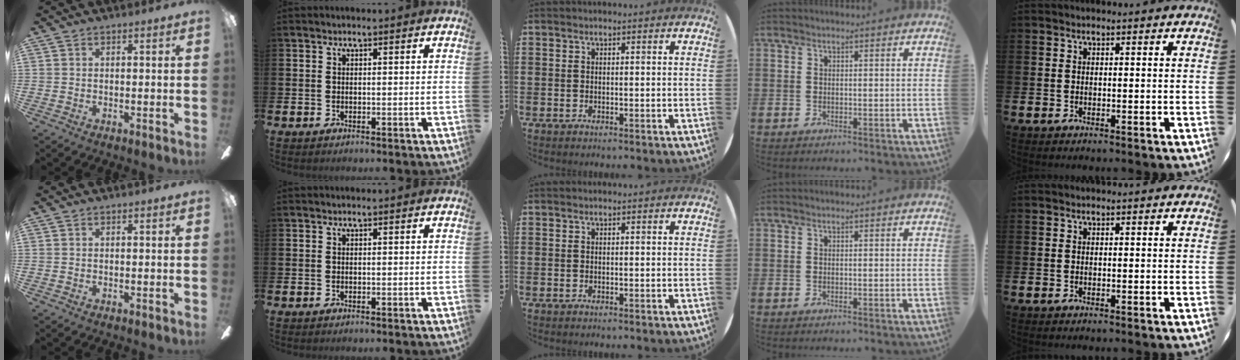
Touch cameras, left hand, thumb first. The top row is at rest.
{}